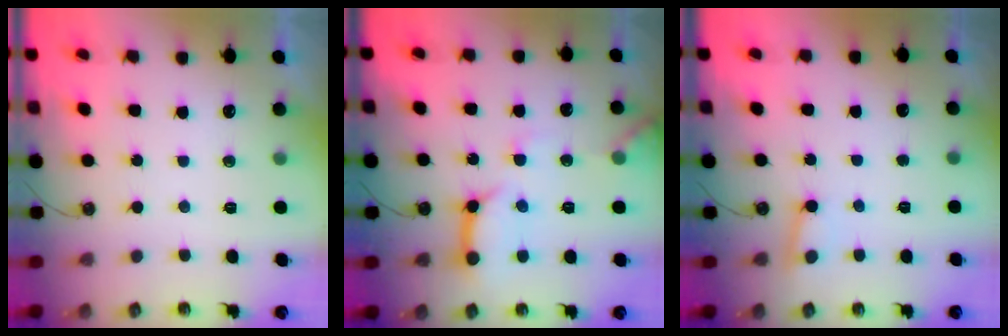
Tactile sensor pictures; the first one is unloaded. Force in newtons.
{"total": 13.4, "press": 13.4, "slide": 1.3}
{"total": 2.9, "press": 2.9, "slide": 0.3}